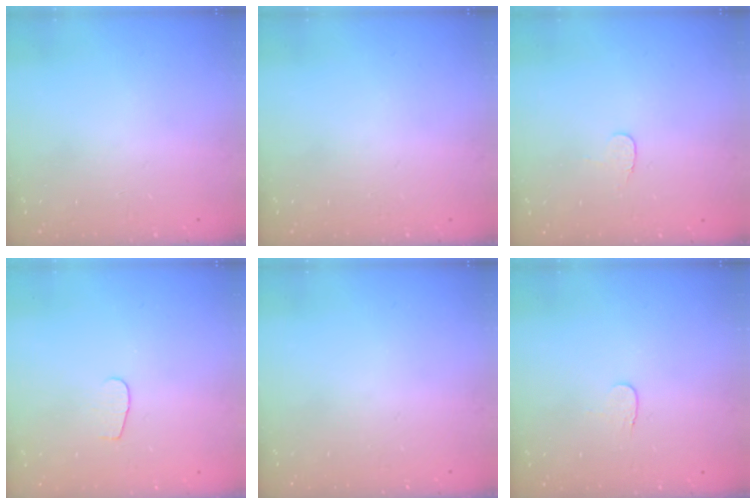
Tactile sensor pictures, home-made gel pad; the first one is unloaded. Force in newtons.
{"total": 0.0}
{"total": 4.3, "press": 4.3, "slide": 0.3}
{"total": 3.2, "press": 3.2, "slide": 0.3}
{"total": 0.0}
{"total": 3.9, "press": 3.8, "slide": 0.4}